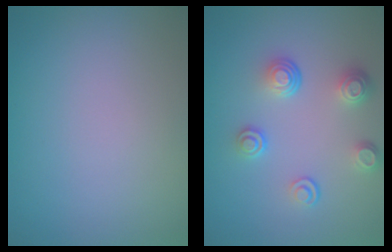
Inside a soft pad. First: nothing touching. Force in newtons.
{"total": 3.8, "press": 2.8, "slide": 2.5}